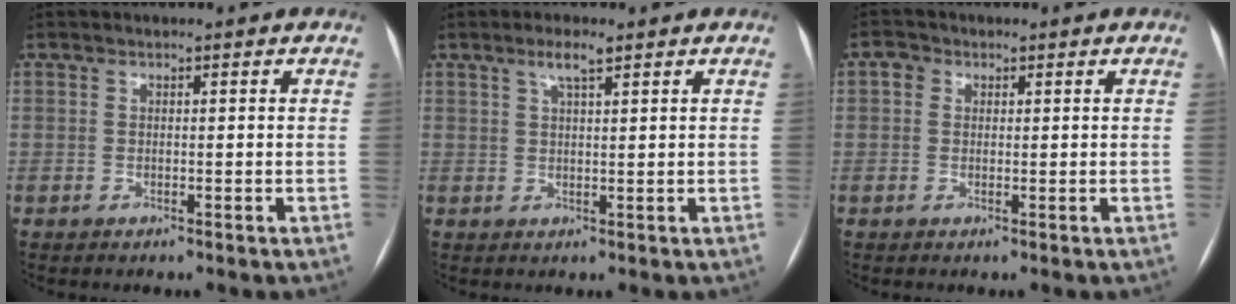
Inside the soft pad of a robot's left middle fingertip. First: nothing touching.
{"total": 2.9, "force": [1.9, 0.4, 2.2], "torque": [-0.045, 0.004, 0.036]}
{"total": 1.9, "force": [0.6, 1.6, 0.6], "torque": [-0.012, 0.012, 0.006]}